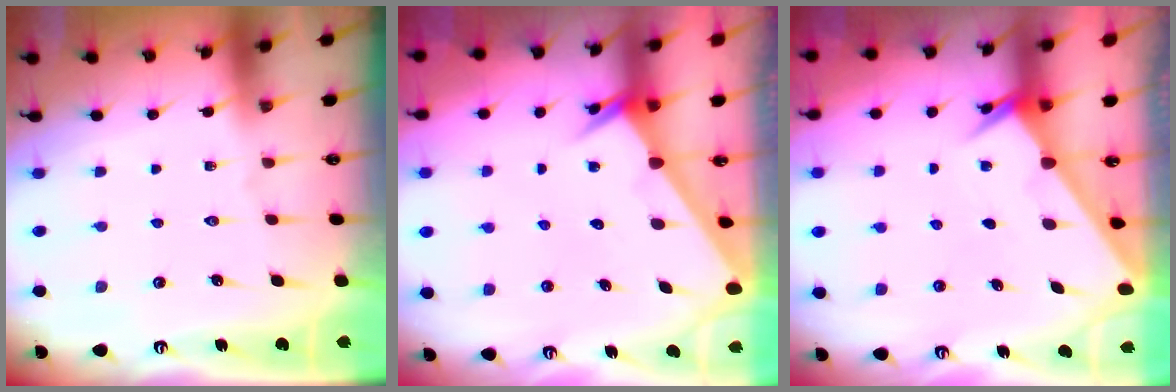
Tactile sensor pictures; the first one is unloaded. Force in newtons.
{"total": 2.3, "press": 2.3, "slide": 0.1}
{"total": 2.0, "press": 2.0, "slide": 0.1}